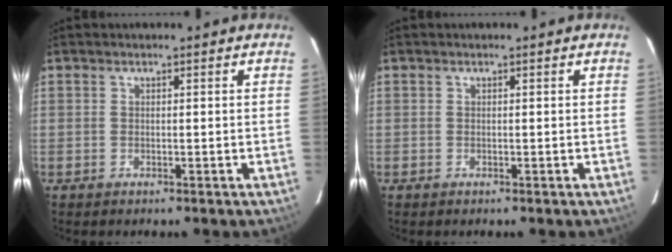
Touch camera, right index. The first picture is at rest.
{"total": 0.0}